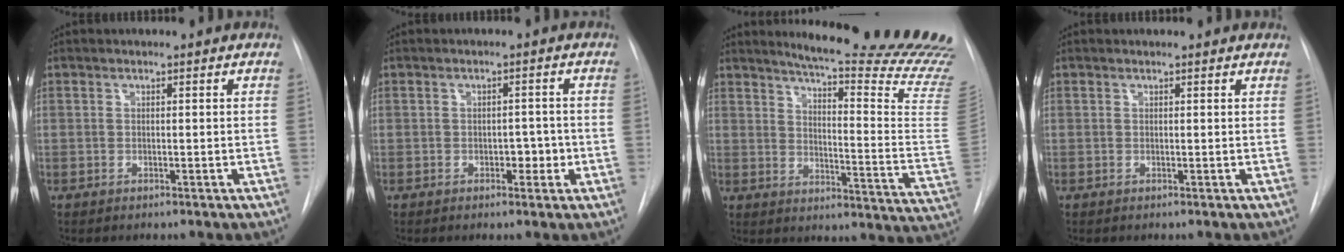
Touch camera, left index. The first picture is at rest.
{"total": 2.2, "force": [-0.6, 1.4, 1.6], "torque": [-0.015, 0.004, -0.006]}
{"total": 25.8, "force": [23.3, -1.2, 10.9], "torque": [-0.156, -0.155, 0.278]}
{"total": 2.5, "force": [2.4, 0.5, 0.5], "torque": [-0.013, 0.016, 0.024]}